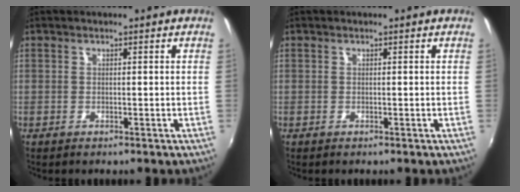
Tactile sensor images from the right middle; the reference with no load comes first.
{"total": 0.0}